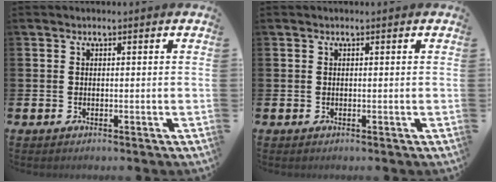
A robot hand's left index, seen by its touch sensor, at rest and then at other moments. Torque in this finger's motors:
{"motor_torque": [0.00, 0.00, 0.00, 0.00]}